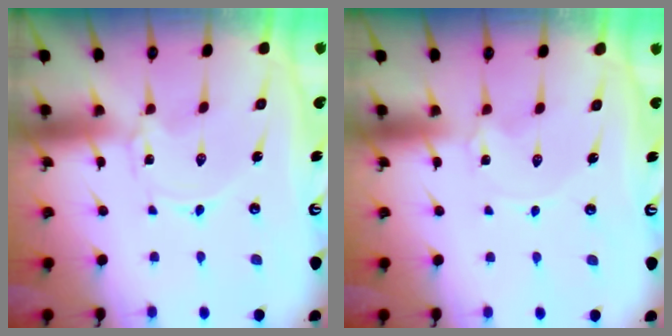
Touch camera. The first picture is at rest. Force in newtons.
{"total": 2.8, "press": 2.8, "slide": 0.4}